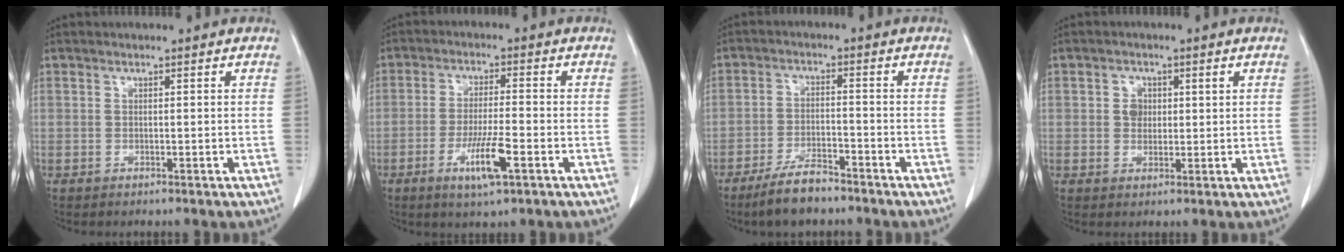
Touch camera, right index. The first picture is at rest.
{"total": 7.2, "force": [-3.1, 0.6, 6.4], "torque": [-0.122, -0.012, -0.054]}
{"total": 6.4, "force": [-5.1, 1.8, 3.4], "torque": [-0.072, -0.007, -0.092]}
{"total": 2.6, "force": [0.6, 2.1, 1.3], "torque": [-0.020, 0.004, 0.011]}